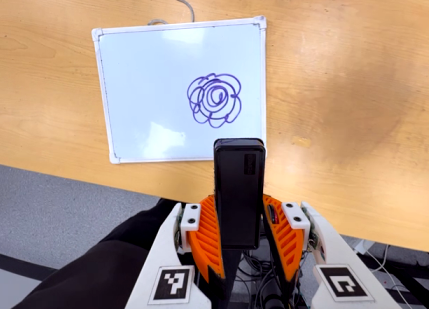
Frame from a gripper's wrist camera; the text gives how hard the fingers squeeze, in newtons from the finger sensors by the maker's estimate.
{"total": 4.7, "left": 3.3, "right": 6.2}